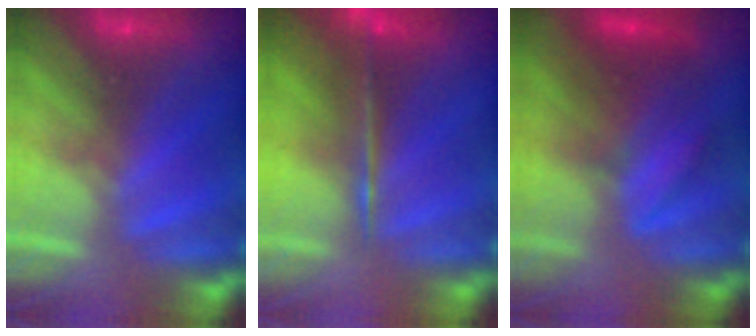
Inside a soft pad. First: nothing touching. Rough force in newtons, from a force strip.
{"total": 5.8}
{"total": 3.3}